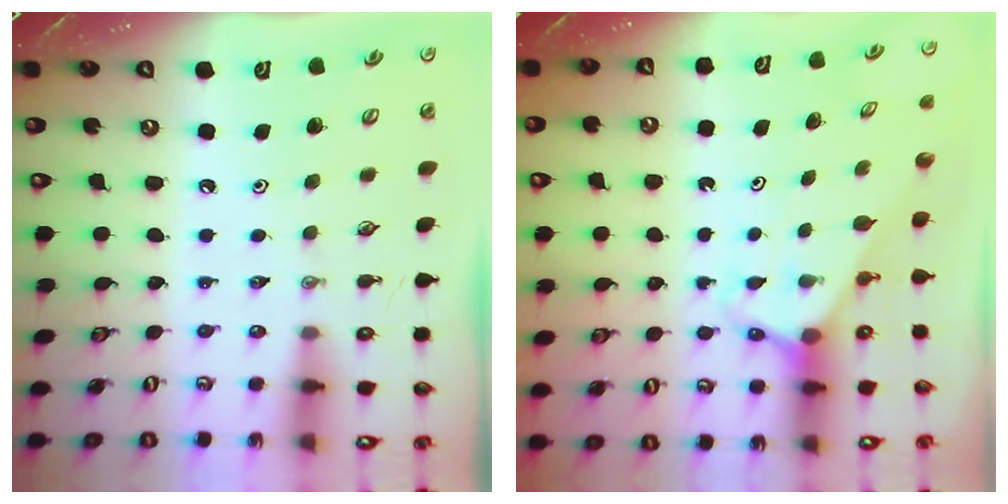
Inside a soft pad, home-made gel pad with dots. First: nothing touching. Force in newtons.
{"total": 2.7, "press": 2.7, "slide": 0.2}